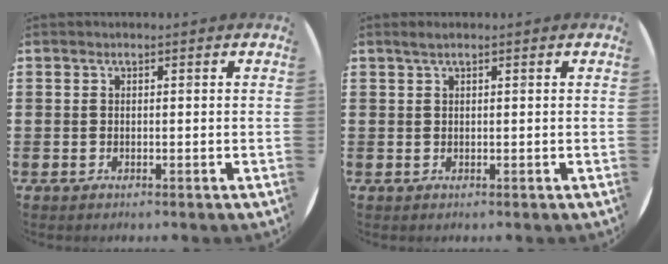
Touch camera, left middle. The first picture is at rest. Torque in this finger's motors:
{"motor_torque": [0.34, -0.25, 0.02, 0.00]}